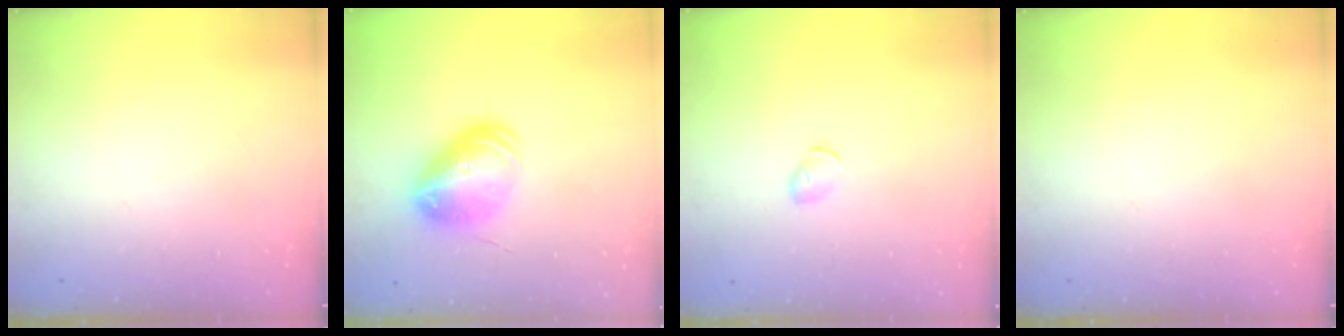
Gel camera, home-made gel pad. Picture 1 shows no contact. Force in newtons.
{"total": 10.2, "press": 10.0, "slide": 1.7}
{"total": 3.3, "press": 3.2, "slide": 0.7}
{"total": 0.0}